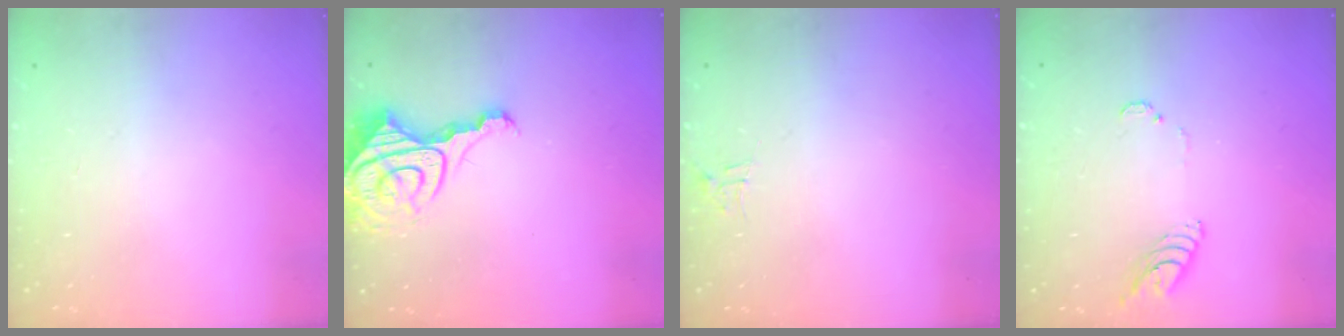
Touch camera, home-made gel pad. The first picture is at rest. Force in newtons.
{"total": 10.1, "press": 10.0, "slide": 0.9}
{"total": 4.0, "press": 4.0, "slide": 0.2}
{"total": 6.9, "press": 6.8, "slide": 0.7}